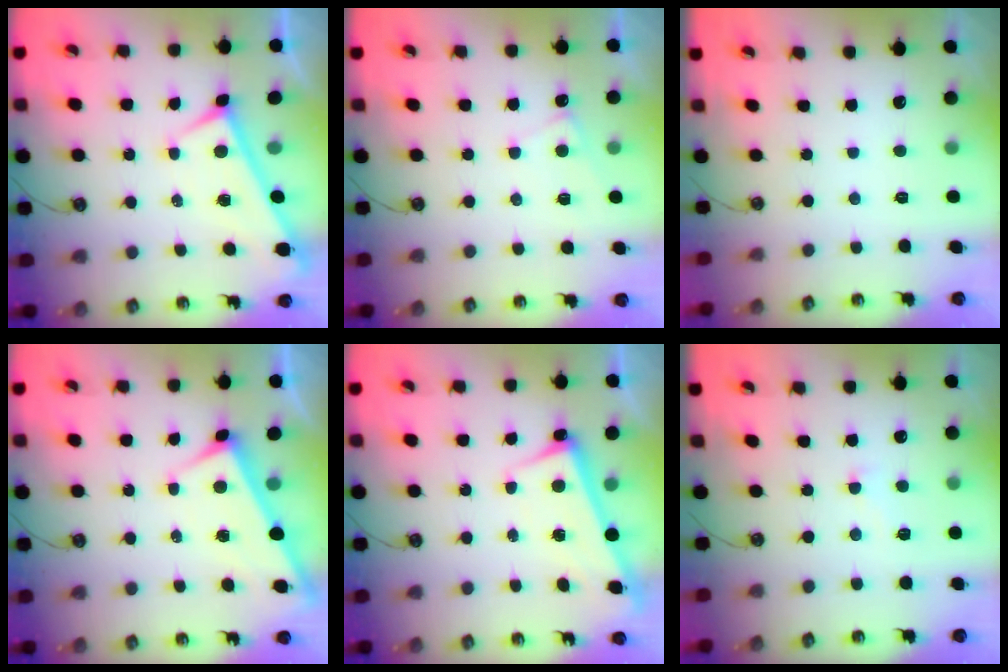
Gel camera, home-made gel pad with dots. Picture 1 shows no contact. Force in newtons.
{"total": 4.1, "press": 4.1, "slide": 0.3}
{"total": 0.0}
{"total": 3.2, "press": 3.2, "slide": 0.1}
{"total": 2.8, "press": 2.8, "slide": 0.4}
{"total": 4.1, "press": 4.1, "slide": 0.5}